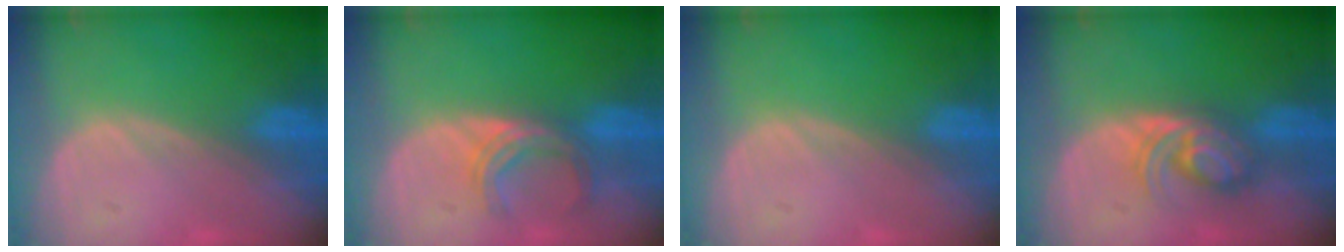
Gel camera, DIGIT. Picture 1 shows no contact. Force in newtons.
{"total": 5.0, "press": 4.5, "slide": 2.2}
{"total": 0.0}
{"total": 5.7, "press": 5.2, "slide": 2.4}